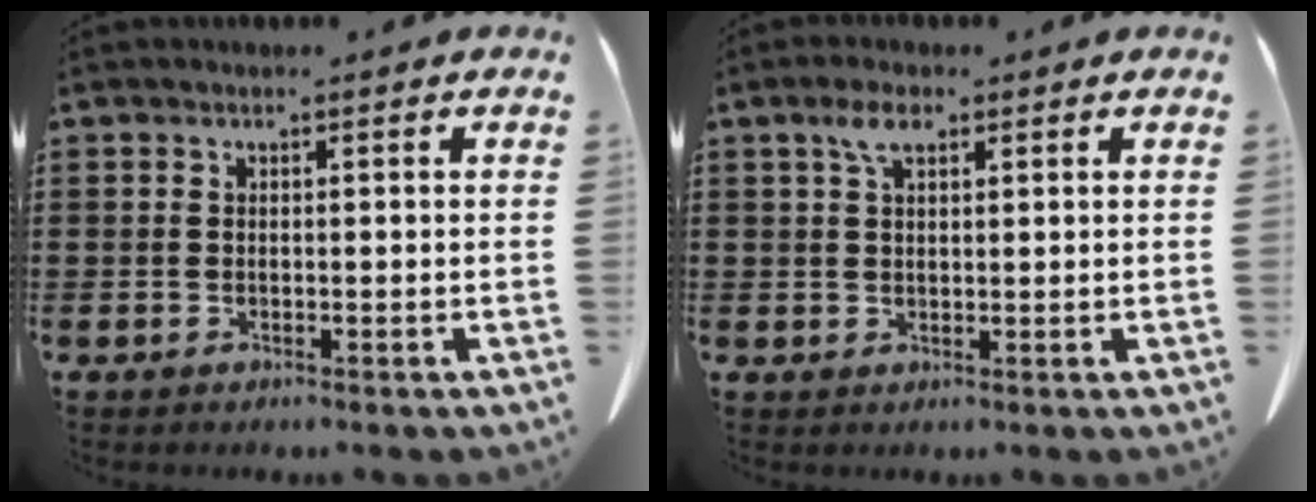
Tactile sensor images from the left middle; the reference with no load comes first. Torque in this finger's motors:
{"motor_torque": [0.99, 1.15, 0.03, 0.02]}